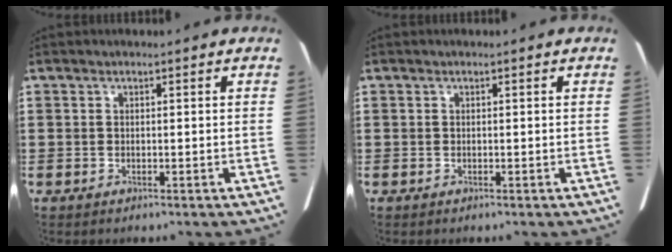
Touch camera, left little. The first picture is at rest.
{"total": 0.0}